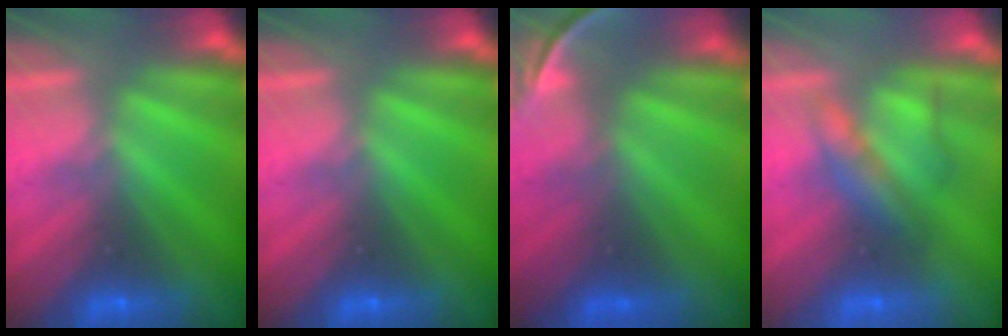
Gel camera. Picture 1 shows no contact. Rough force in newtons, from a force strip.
{"total": 0.0}
{"total": 10.0}
{"total": 2.2}